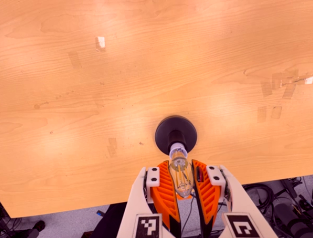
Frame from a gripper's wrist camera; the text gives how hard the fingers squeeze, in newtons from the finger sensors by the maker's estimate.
{"total": 19.5, "left": 23.7, "right": 15.3}